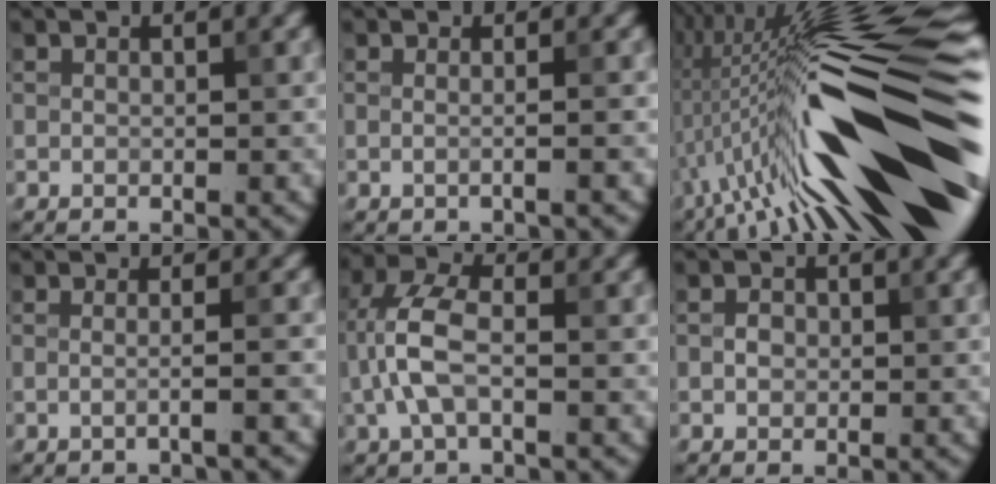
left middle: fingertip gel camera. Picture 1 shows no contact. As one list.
[{"total": 1.8, "force": [-0.1, 0.7, 1.6], "torque": [-0.012, -0.008, -0.018]}, {"total": 18.9, "force": [-3.6, 4.3, 18.0], "torque": [-0.268, 0.033, -0.074]}, {"total": 2.3, "force": [-0.4, 0.7, 2.1], "torque": [-0.021, -0.008, -0.025]}, {"total": 5.1, "force": [-0.7, 2.5, 4.4], "torque": [-0.105, 0.010, -0.022]}, {"total": 1.2, "force": [-0.1, 1.0, 0.6], "torque": [-0.011, 0.000, -0.005]}]